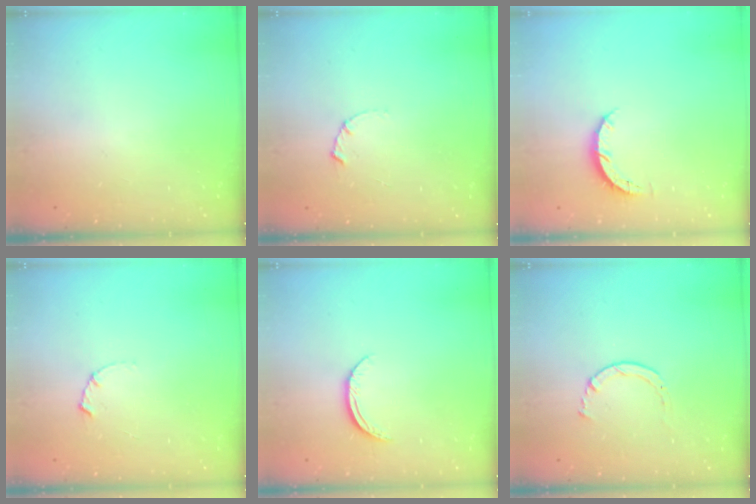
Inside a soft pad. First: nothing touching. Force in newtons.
{"total": 1.7, "press": 1.6, "slide": 0.3}
{"total": 4.2, "press": 4.1, "slide": 0.4}
{"total": 1.7, "press": 1.6, "slide": 0.3}
{"total": 7.2, "press": 7.1, "slide": 0.8}
{"total": 2.0, "press": 1.9, "slide": 0.3}